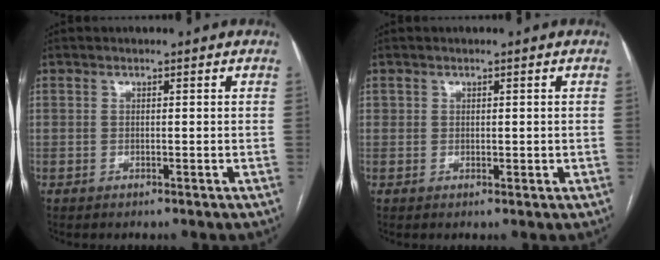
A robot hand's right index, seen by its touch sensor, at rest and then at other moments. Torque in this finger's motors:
{"motor_torque": [-0.36, 0.52, 0.03, 0.01]}